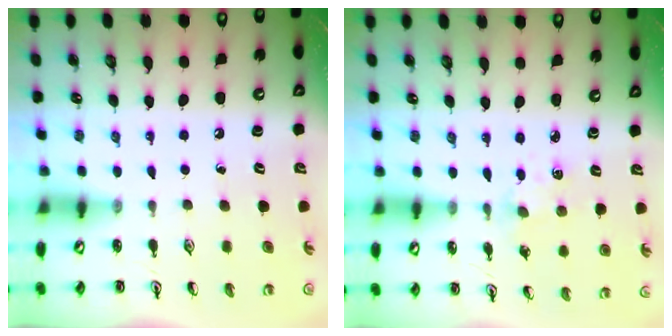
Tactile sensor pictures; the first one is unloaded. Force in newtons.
{"total": 2.3, "press": 2.3, "slide": 0.4}